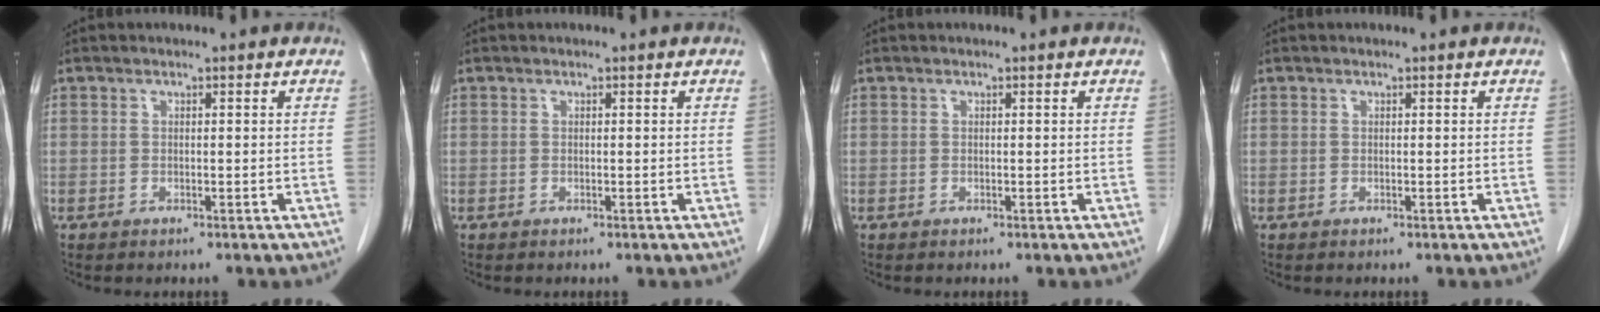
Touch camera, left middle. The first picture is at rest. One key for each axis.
{"total": 0.0}
{"total": 0.0}
{"total": 0.0}